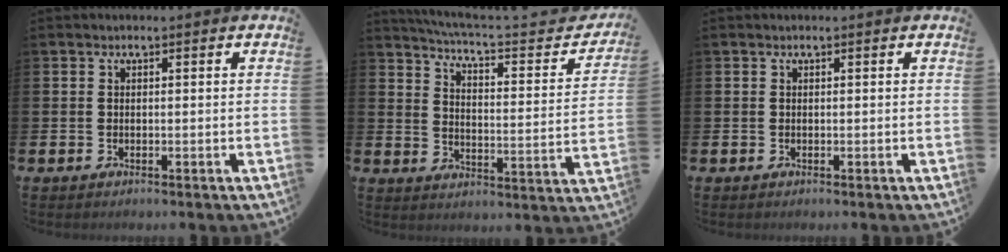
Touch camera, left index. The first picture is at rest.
{"total": 5.3, "force": [4.9, 0.0, 1.8], "torque": [-0.053, -0.050, 0.075]}
{"total": 0.0}